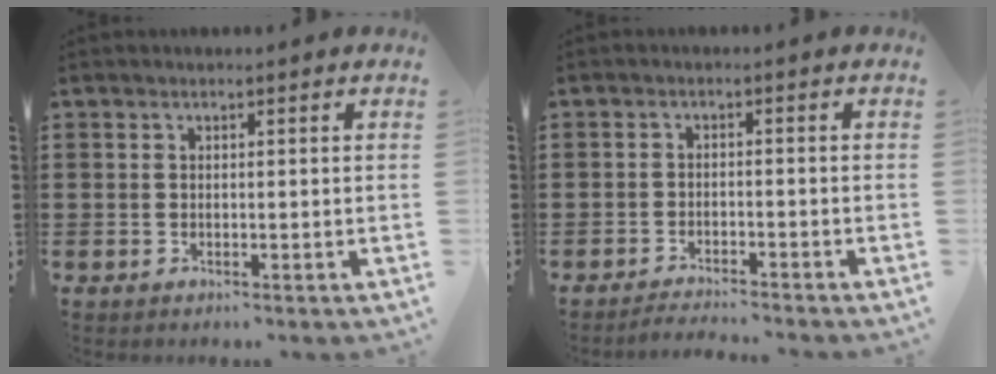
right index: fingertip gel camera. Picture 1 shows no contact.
{"total": 2.4, "force": [-2.4, -0.3, 0.0], "torque": [-0.004, 0.000, -0.050]}